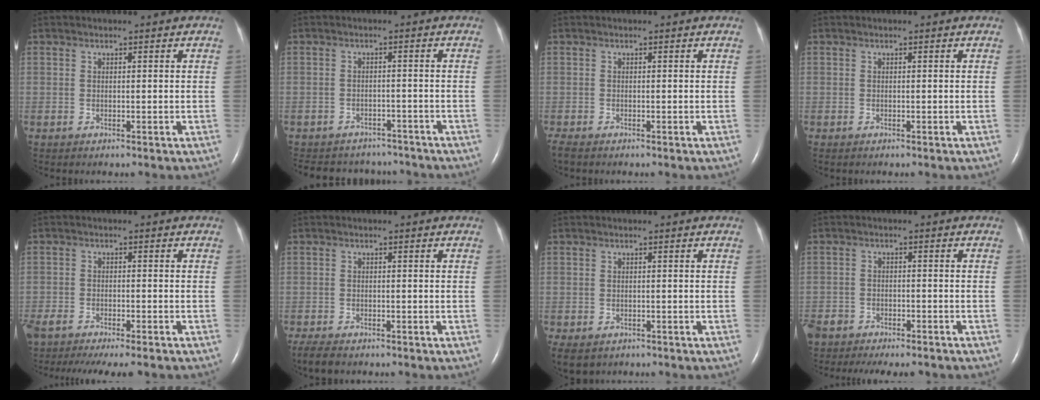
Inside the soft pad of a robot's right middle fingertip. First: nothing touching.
{"total": 11.0, "force": [-10.0, 4.1, 1.9], "torque": [-0.040, 0.014, -0.122]}
{"total": 2.0, "force": [-1.6, 0.7, 1.0], "torque": [-0.025, -0.007, -0.025]}
{"total": 0.0}
{"total": 15.0, "force": [-12.7, 3.2, 7.3], "torque": [-0.165, -0.030, -0.176]}
{"total": 4.3, "force": [-3.5, 1.4, 2.1], "torque": [-0.042, -0.011, -0.054]}
{"total": 8.0, "force": [-4.7, 5.7, 3.1], "torque": [-0.083, -0.010, -0.058]}
{"total": 11.9, "force": [-10.2, 4.4, 4.2], "torque": [-0.093, -0.007, -0.135]}